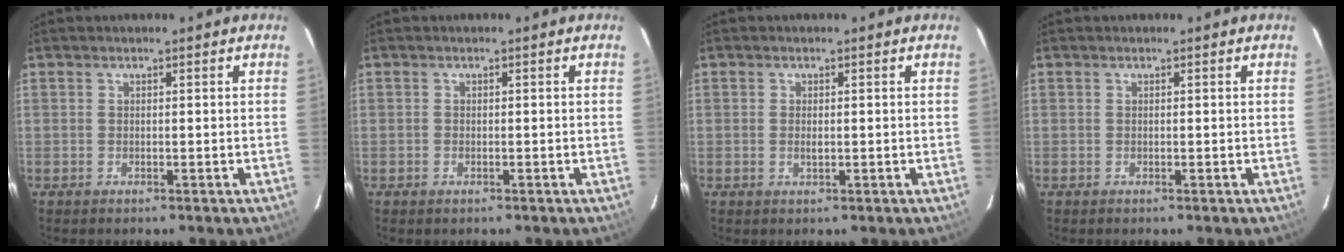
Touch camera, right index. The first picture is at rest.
{"total": 0.7, "force": [-0.5, 0.5, 0.2], "torque": [-0.003, 0.000, -0.007]}
{"total": 1.2, "force": [-0.1, 0.6, 1.0], "torque": [-0.017, 0.000, -0.001]}
{"total": 0.0}